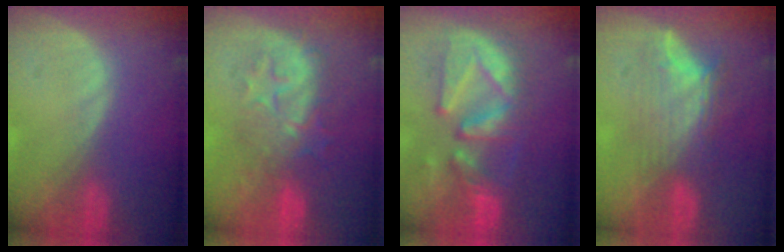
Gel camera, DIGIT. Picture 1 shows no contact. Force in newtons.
{"total": 8.2, "press": 8.2, "slide": 0.9}
{"total": 10.8, "press": 10.5, "slide": 2.7}
{"total": 7.8, "press": 6.8, "slide": 3.7}